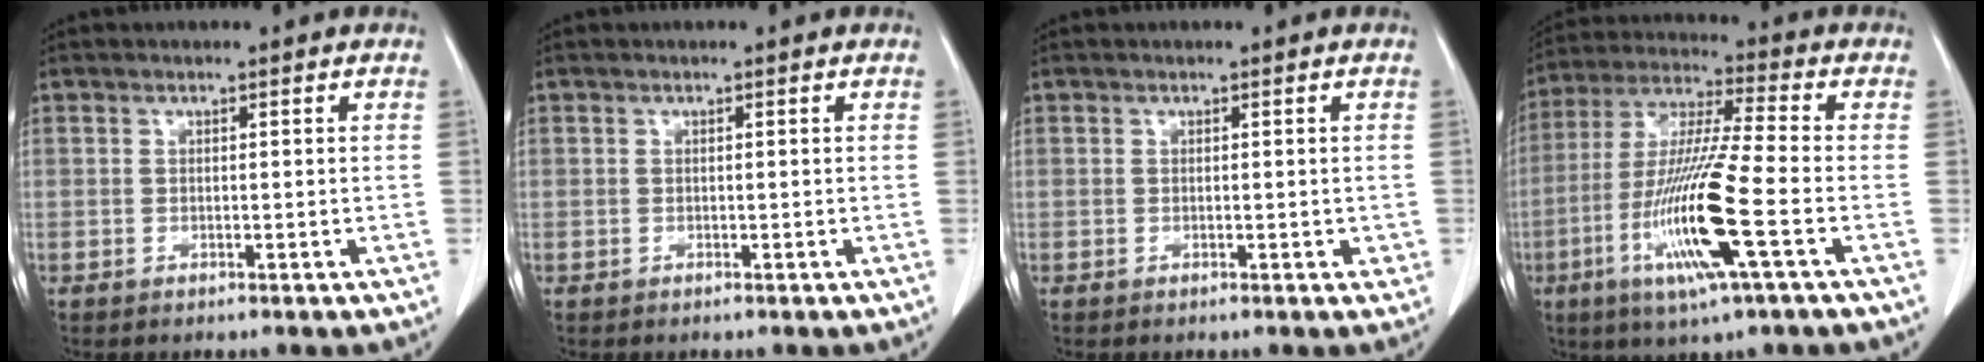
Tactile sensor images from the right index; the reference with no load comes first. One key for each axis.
{"total": 0.0}
{"total": 1.3, "fx": -0.1, "fy": 0.7, "fz": 1.0, "tx": -0.011, "ty": -0.002, "tz": 0.000}
{"total": 15.8, "fx": -5.3, "fy": 0.0, "fz": 14.9, "tx": -0.310, "ty": -0.021, "tz": -0.104}